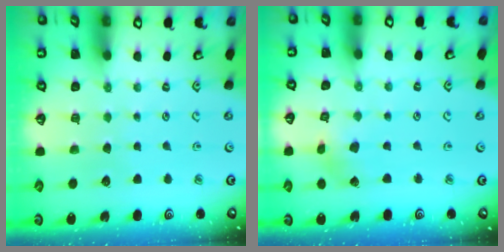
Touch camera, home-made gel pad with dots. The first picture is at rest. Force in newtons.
{"total": 2.2, "press": 2.2, "slide": 0.4}